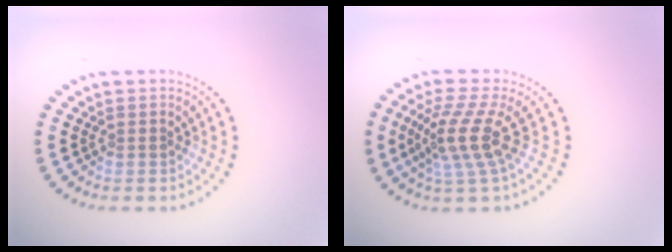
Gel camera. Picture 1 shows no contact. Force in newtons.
{"total": 4.1, "press": 2.9, "slide": 2.9}